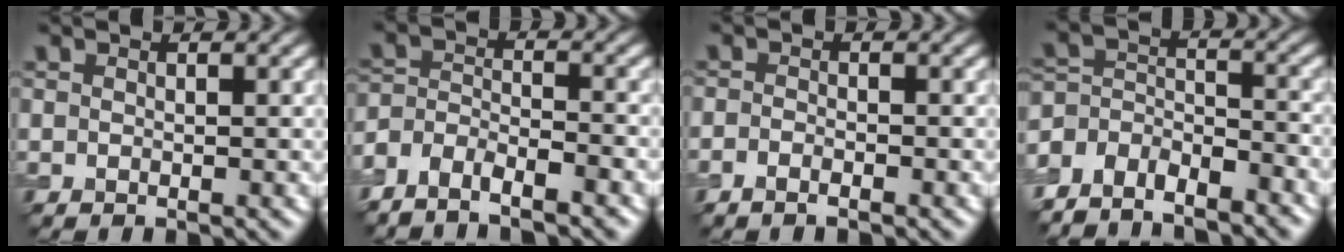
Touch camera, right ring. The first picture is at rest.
{"total": 3.9, "force": [-3.5, 1.1, 1.2], "torque": [-0.017, -0.003, -0.071]}
{"total": 0.8, "force": [-0.8, 0.1, 0.2], "torque": [-0.006, -0.001, -0.019]}
{"total": 5.2, "force": [-4.6, 2.0, 1.5], "torque": [-0.027, -0.005, -0.087]}